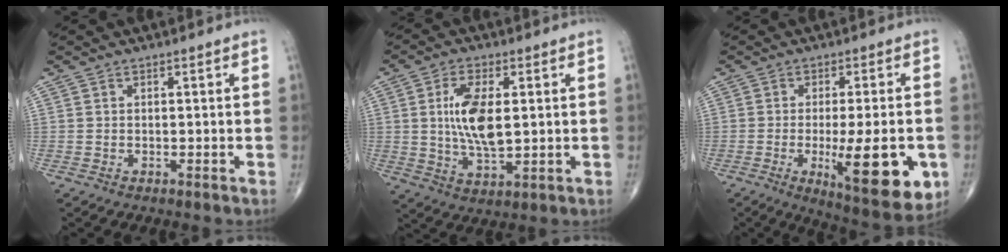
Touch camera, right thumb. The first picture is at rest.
{"total": 10.8, "force": [1.4, 4.8, 9.5], "torque": [-0.182, -0.012, 0.029]}
{"total": 16.0, "force": [-4.0, 4.6, 14.8], "torque": [-0.198, -0.017, -0.046]}